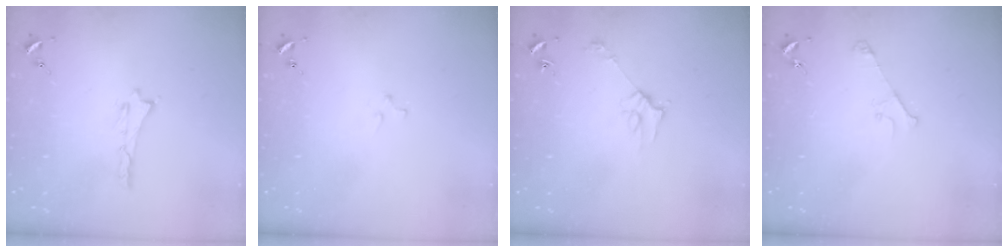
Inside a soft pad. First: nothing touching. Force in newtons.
{"total": 2.1, "press": 2.1, "slide": 0.2}
{"total": 2.8, "press": 2.8, "slide": 0.2}
{"total": 3.2, "press": 3.2, "slide": 0.3}